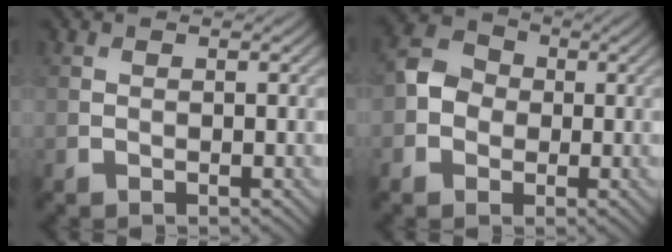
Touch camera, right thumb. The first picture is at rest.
{"total": 4.4, "force": [-0.5, 3.9, 2.0], "torque": [-0.043, 0.009, -0.018]}